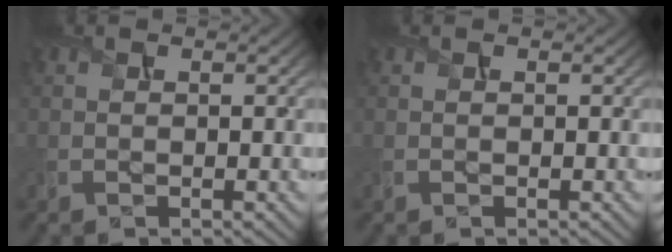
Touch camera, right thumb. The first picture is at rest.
{"total": 0.0}